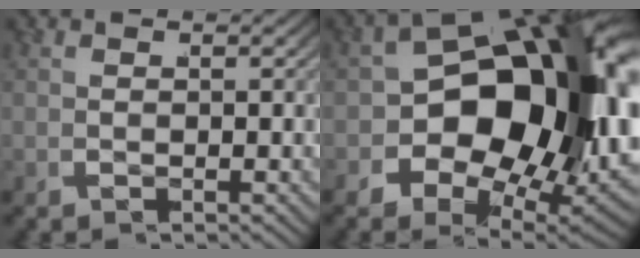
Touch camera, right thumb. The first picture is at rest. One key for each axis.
{"total": 20.4, "fx": -0.1, "fy": 12.4, "fz": 16.2, "tx": -0.254, "ty": -0.044, "tz": 0.018}